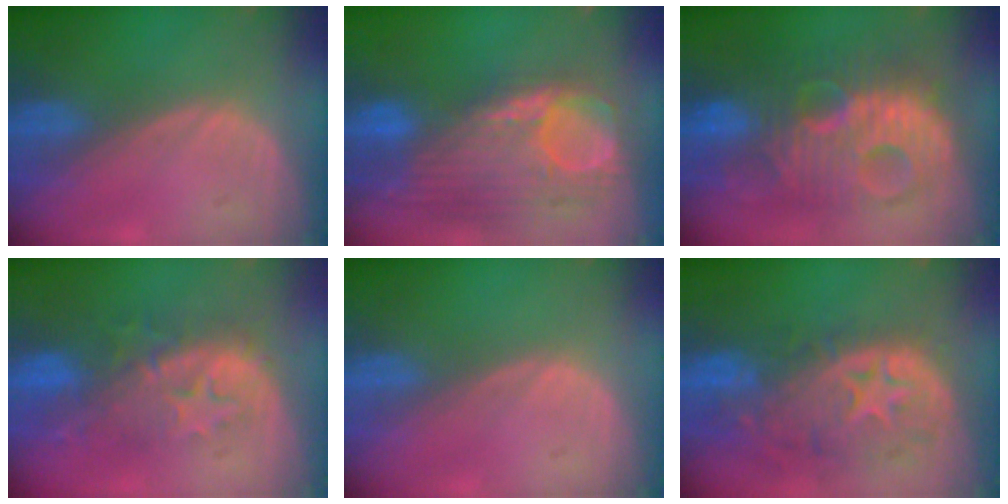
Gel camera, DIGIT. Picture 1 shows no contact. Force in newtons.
{"total": 12.7, "press": 10.7, "slide": 6.9}
{"total": 12.1, "press": 12.1, "slide": 0.8}
{"total": 9.2, "press": 8.7, "slide": 3.2}
{"total": 0.0}
{"total": 12.3, "press": 10.5, "slide": 6.5}